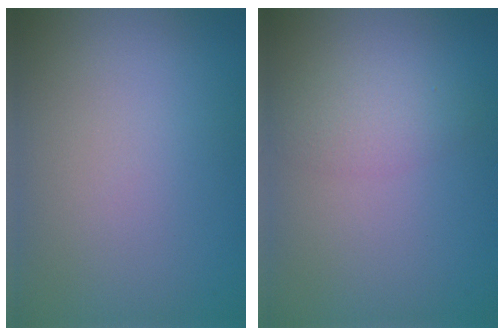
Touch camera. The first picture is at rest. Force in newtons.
{"total": 2.0, "press": 2.0, "slide": 0.1}